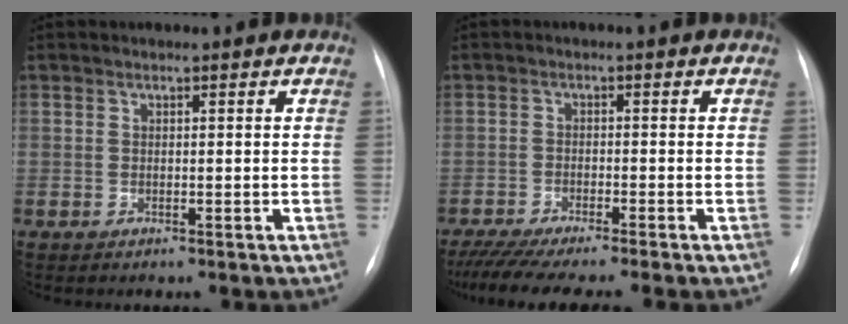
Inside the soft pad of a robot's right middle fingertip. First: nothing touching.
{"total": 9.7, "force": [-8.2, -0.9, 5.0], "torque": [-0.063, -0.027, -0.130]}